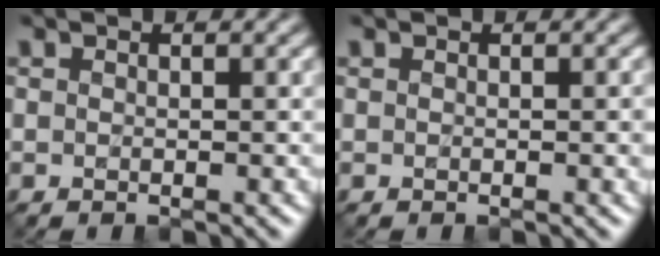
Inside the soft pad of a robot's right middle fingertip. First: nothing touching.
{"total": 0.7, "force": [0.0, 0.1, 0.7], "torque": [-0.008, -0.001, 0.000]}